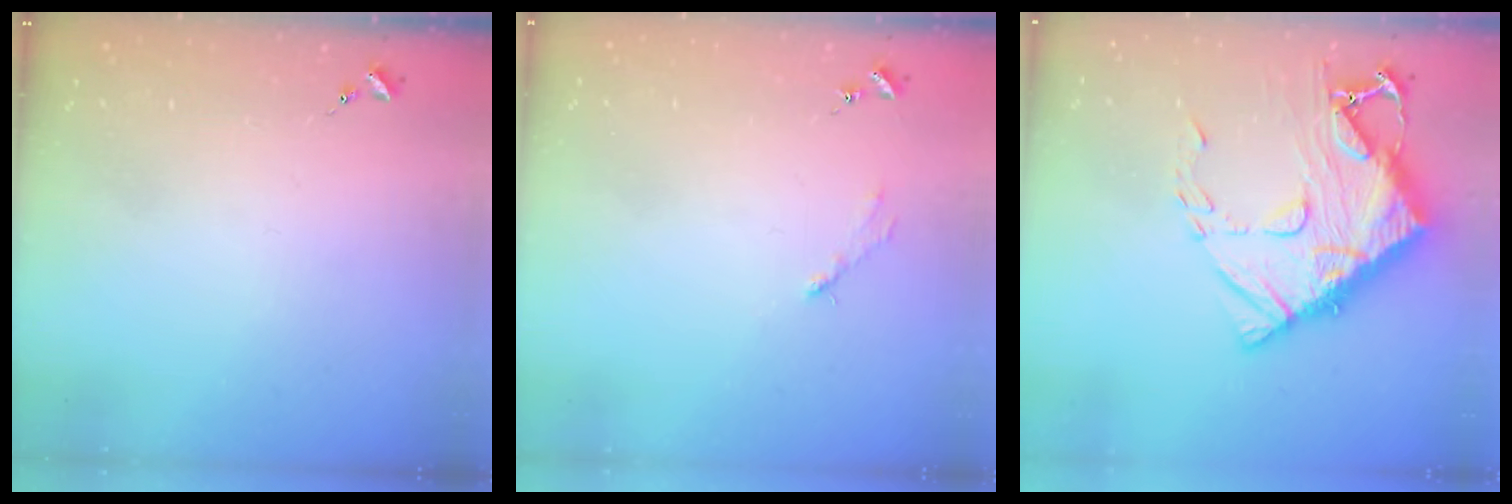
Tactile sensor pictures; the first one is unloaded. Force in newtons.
{"total": 2.6, "press": 2.6, "slide": 0.3}
{"total": 17.4, "press": 17.4, "slide": 1.6}